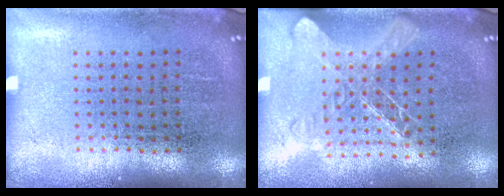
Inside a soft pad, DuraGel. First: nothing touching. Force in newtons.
{"total": 1.5, "press": 1.3, "slide": 0.6}